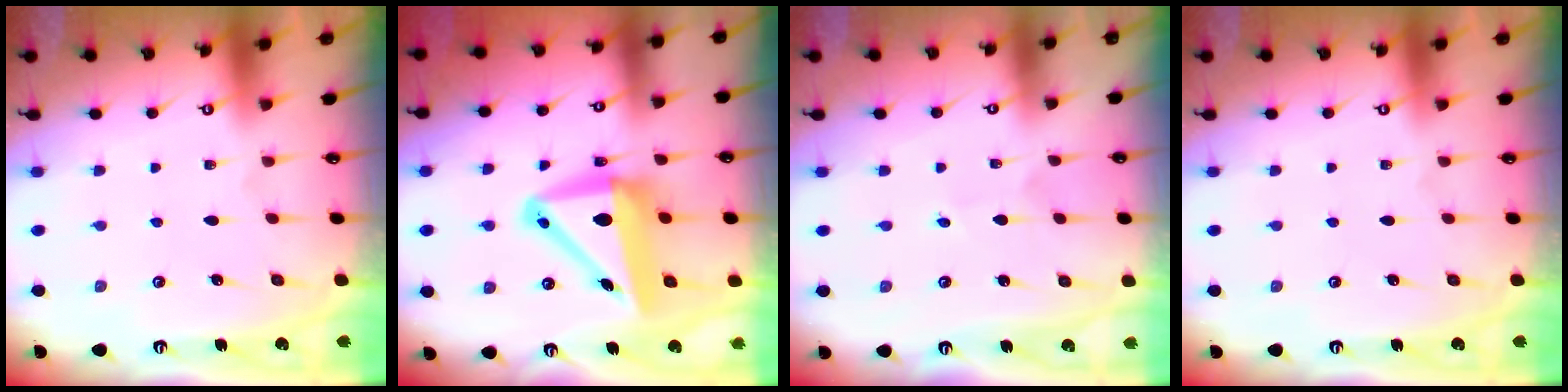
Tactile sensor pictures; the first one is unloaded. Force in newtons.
{"total": 12.7, "press": 12.4, "slide": 2.8}
{"total": 2.5, "press": 2.5, "slide": 0.1}
{"total": 0.0}